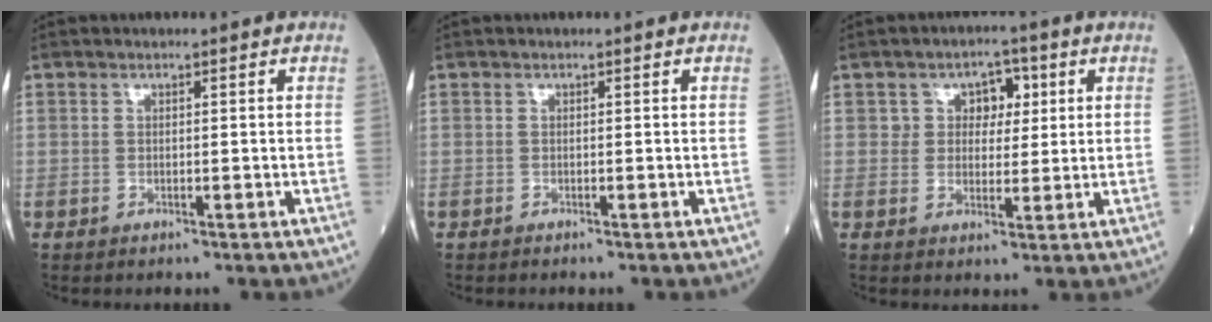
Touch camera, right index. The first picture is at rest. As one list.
[{"total": 0.0}, {"total": 4.7, "force": [1.5, 3.8, 2.5], "torque": [-0.022, 0.009, 0.019]}]